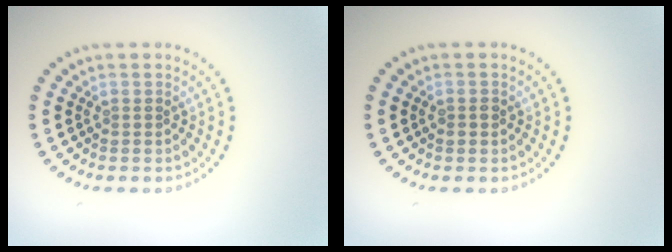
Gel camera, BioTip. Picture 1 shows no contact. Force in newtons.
{"total": 0.9, "press": 0.9, "slide": 0.0}